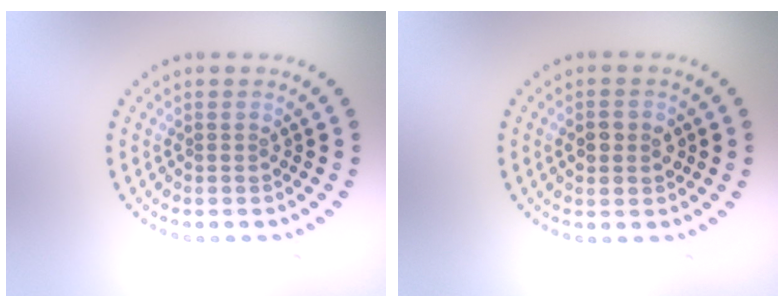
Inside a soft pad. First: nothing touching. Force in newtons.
{"total": 2.9, "press": 2.9, "slide": 0.2}